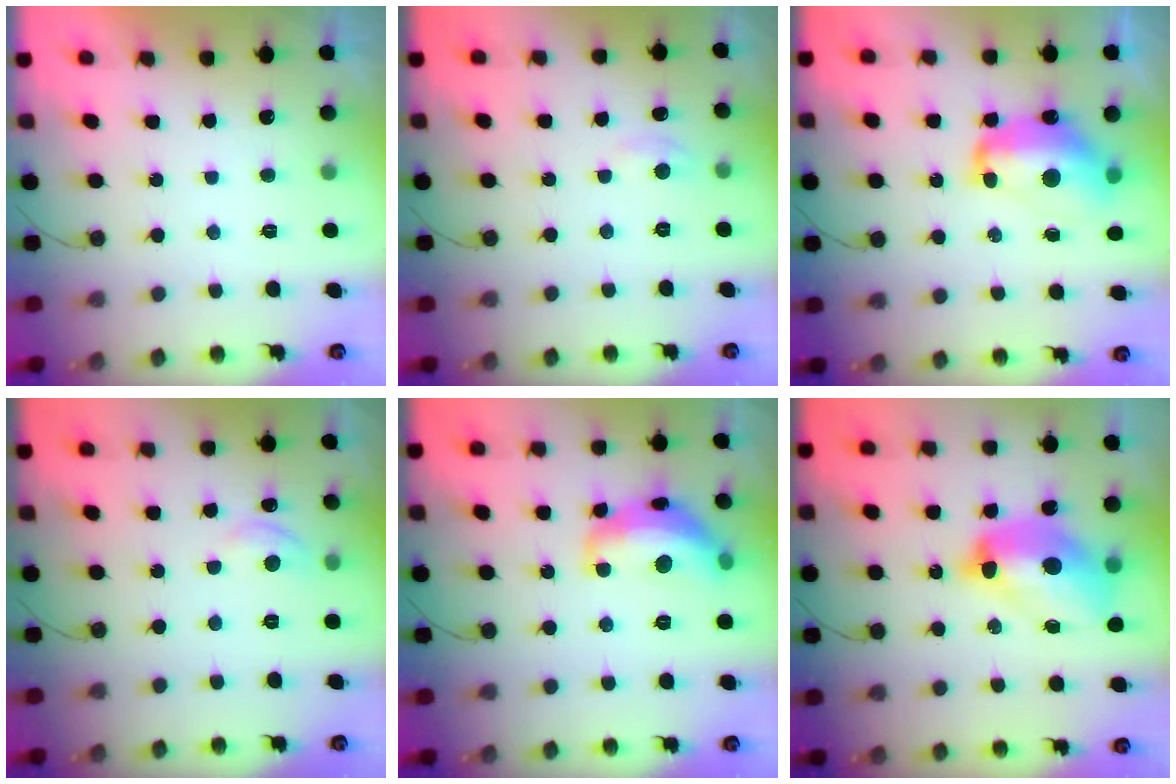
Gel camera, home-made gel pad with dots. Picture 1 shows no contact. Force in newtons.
{"total": 2.3, "press": 2.3, "slide": 0.3}
{"total": 14.0, "press": 13.9, "slide": 1.7}
{"total": 4.9, "press": 4.9, "slide": 0.6}
{"total": 15.7, "press": 15.6, "slide": 0.9}
{"total": 15.2, "press": 15.1, "slide": 1.6}